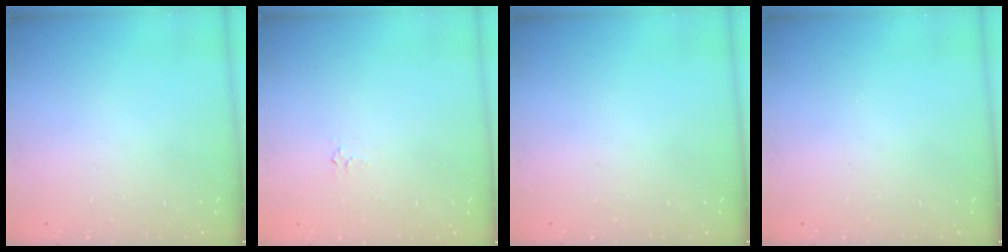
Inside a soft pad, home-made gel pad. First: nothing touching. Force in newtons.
{"total": 3.4, "press": 3.4, "slide": 0.5}
{"total": 0.0}
{"total": 0.0}